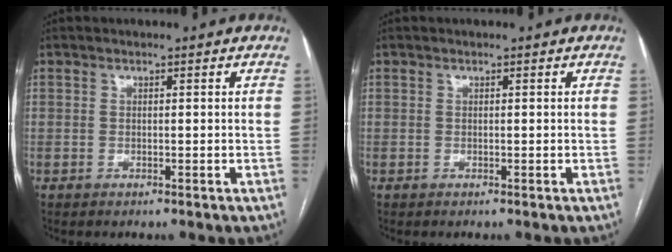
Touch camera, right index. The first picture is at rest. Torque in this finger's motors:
{"motor_torque": [0.01, 0.01, 0.00, 0.00]}